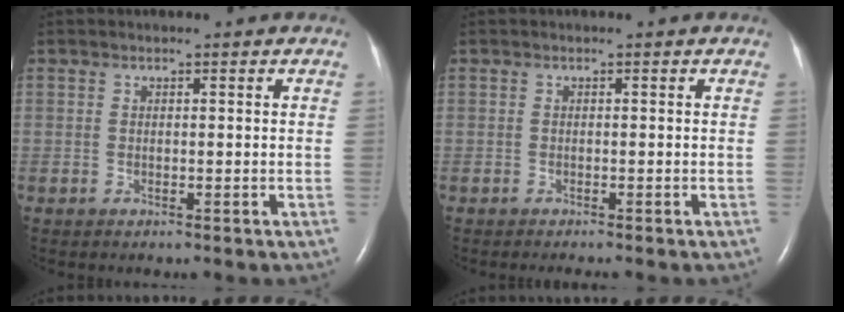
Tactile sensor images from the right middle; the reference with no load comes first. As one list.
[{"total": 1.6, "force": [-1.3, -0.2, 0.8], "torque": [-0.008, 0.000, -0.016]}]